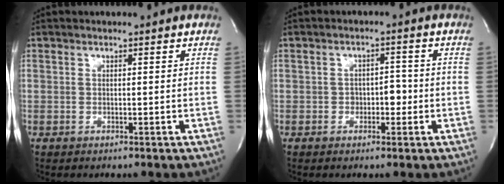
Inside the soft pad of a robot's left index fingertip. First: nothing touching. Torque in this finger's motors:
{"motor_torque": [0.08, 0.00, 0.01, 0.00]}